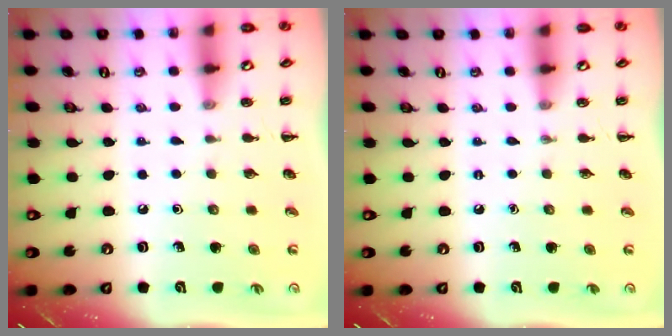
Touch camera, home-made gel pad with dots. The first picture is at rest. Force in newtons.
{"total": 0.0}